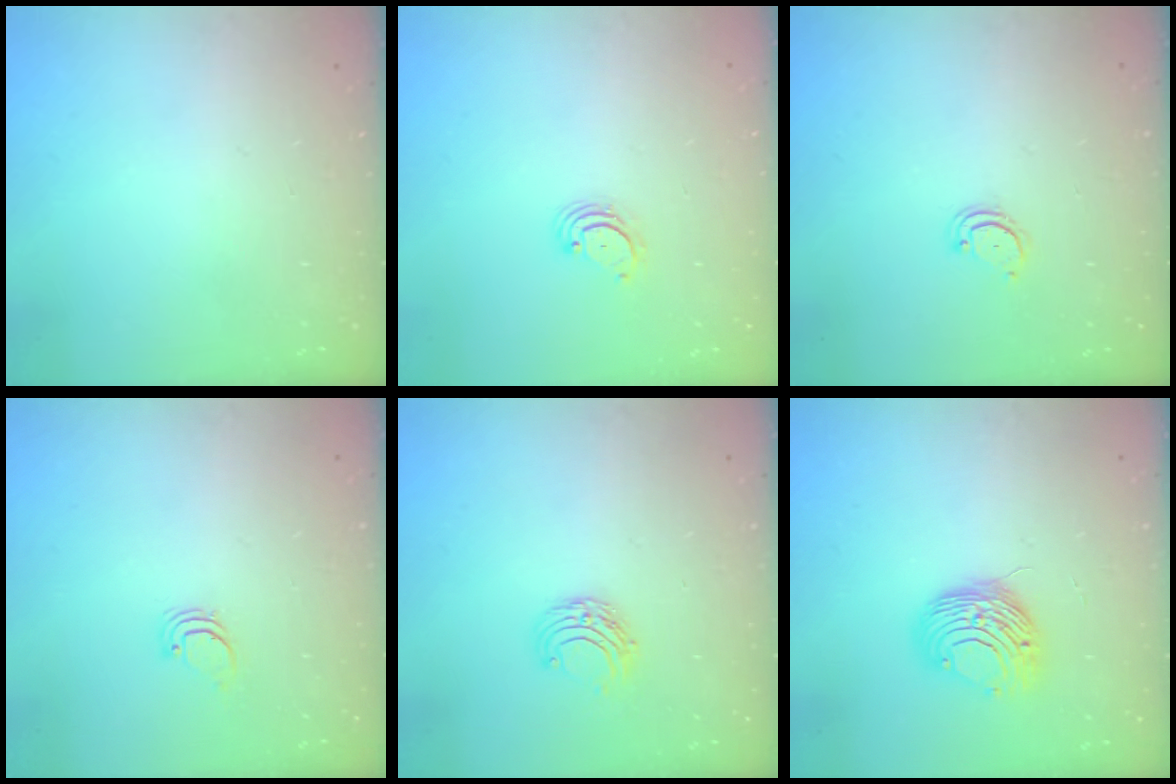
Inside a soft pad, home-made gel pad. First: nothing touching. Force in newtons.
{"total": 2.7, "press": 2.7, "slide": 0.3}
{"total": 2.3, "press": 2.3, "slide": 0.2}
{"total": 0.9, "press": 0.9, "slide": 0.1}
{"total": 6.5, "press": 6.5, "slide": 0.6}
{"total": 10.1, "press": 10.1, "slide": 0.7}